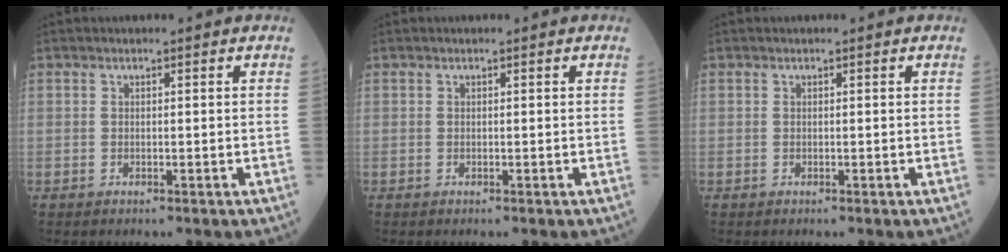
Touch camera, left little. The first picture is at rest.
{"total": 0.0}
{"total": 0.0}